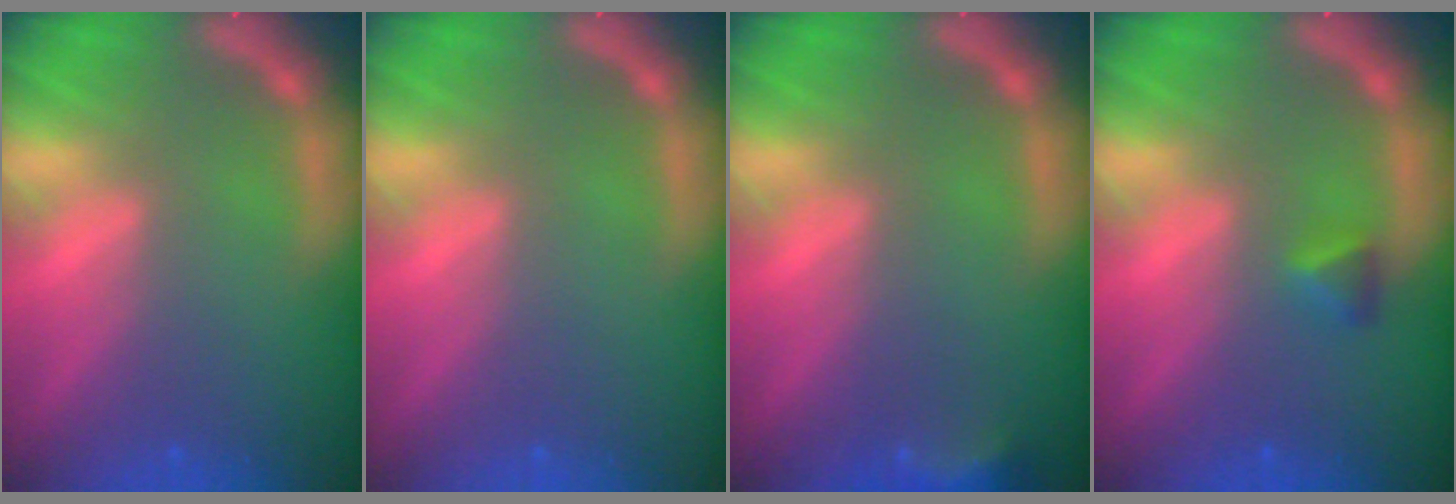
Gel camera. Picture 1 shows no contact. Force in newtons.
{"total": 0.0}
{"total": 3.0}
{"total": 1.4}